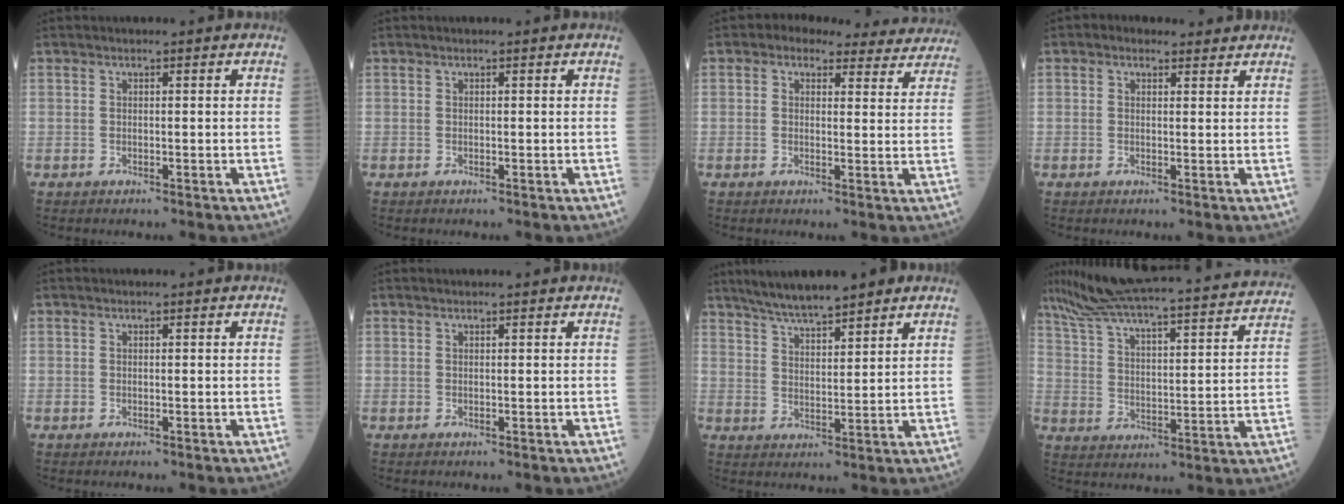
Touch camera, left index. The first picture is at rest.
{"total": 0.0}
{"total": 12.9, "force": [11.4, 5.4, 3.0], "torque": [-0.003, 0.019, 0.109]}
{"total": 2.8, "force": [2.1, 1.7, 0.8], "torque": [-0.011, 0.021, 0.028]}
{"total": 0.0}
{"total": 1.4, "force": [1.4, 0.1, 0.4], "torque": [-0.009, 0.017, 0.019]}
{"total": 9.1, "force": [7.7, 1.0, 4.8], "torque": [-0.082, 0.022, 0.133]}
{"total": 29.9, "force": [26.8, 2.7, 13.0], "torque": [-0.221, -0.022, 0.360]}